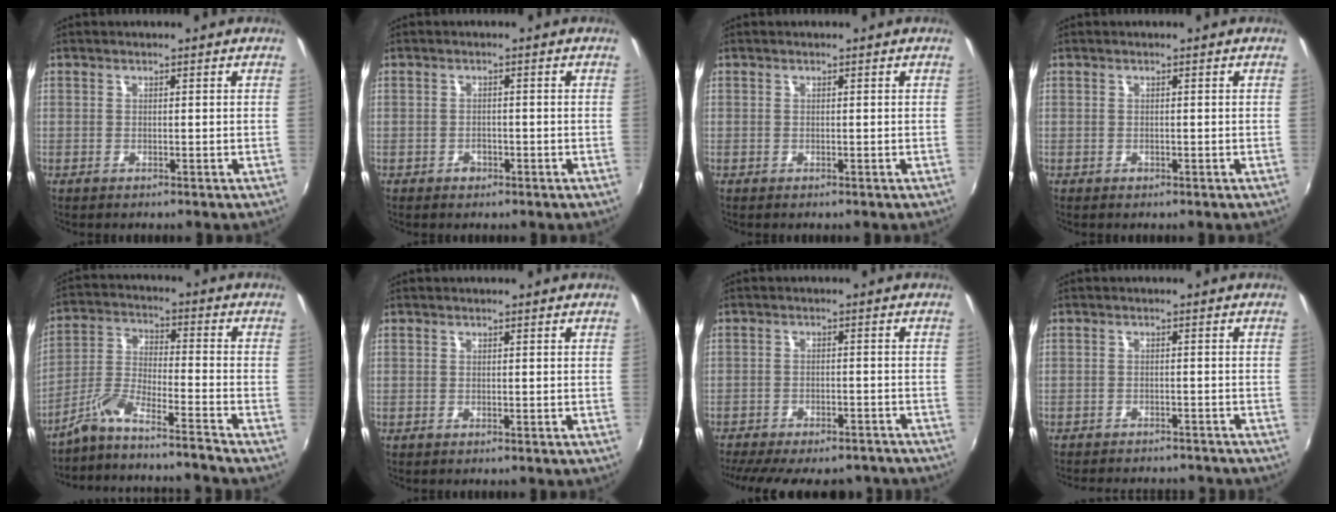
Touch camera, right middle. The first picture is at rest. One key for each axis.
{"total": 1.6, "fx": -1.0, "fy": 1.2, "fz": 0.4, "tx": -0.007, "ty": -0.001, "tz": -0.015}
{"total": 0.0}
{"total": 0.5, "fx": -0.4, "fy": 0.4, "fz": 0.0, "tx": 0.000, "ty": -0.003, "tz": -0.007}
{"total": 10.6, "fx": -9.7, "fy": -1.8, "fz": 4.0, "tx": -0.086, "ty": -0.003, "tz": -0.184}
{"total": 0.0}
{"total": 17.1, "fx": -14.7, "fy": 5.0, "fz": 7.2, "tx": -0.155, "ty": -0.014, "tz": -0.194}
{"total": 11.2, "fx": -10.0, "fy": 2.8, "fz": 4.2, "tx": -0.092, "ty": -0.017, "tz": -0.135}